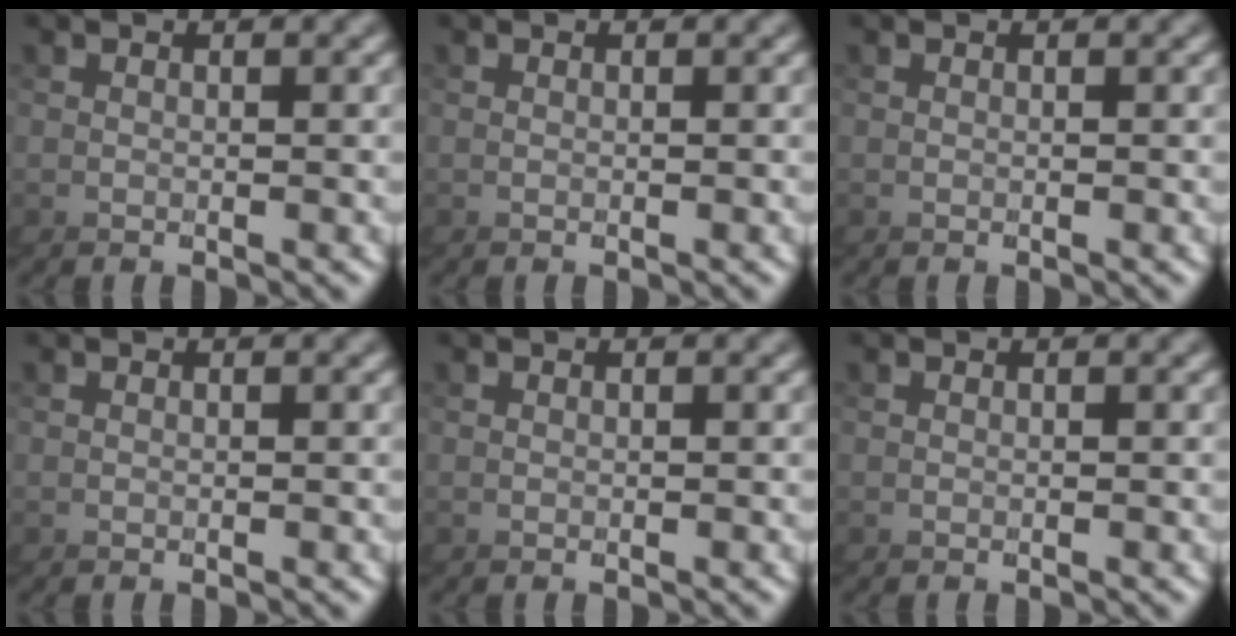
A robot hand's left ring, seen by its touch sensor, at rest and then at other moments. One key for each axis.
{"total": 0.0}
{"total": 0.0}
{"total": 0.0}
{"total": 0.0}
{"total": 0.0}